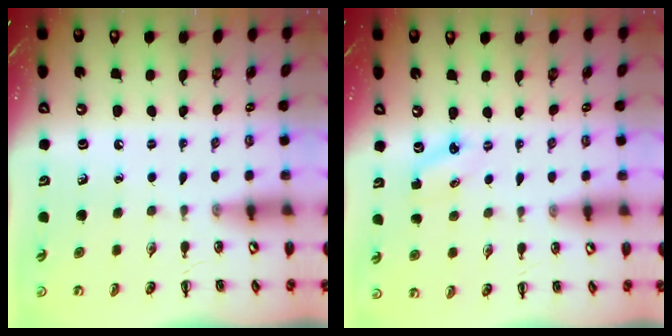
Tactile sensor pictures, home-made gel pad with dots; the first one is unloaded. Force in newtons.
{"total": 2.9, "press": 2.8, "slide": 0.9}